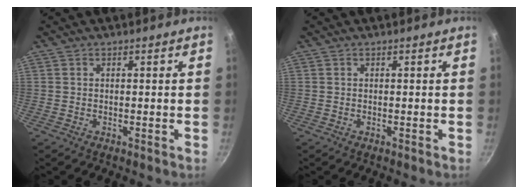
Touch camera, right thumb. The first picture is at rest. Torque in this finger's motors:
{"motor_torque": [0.00, 0.00, 0.00, 0.00, 0.01]}